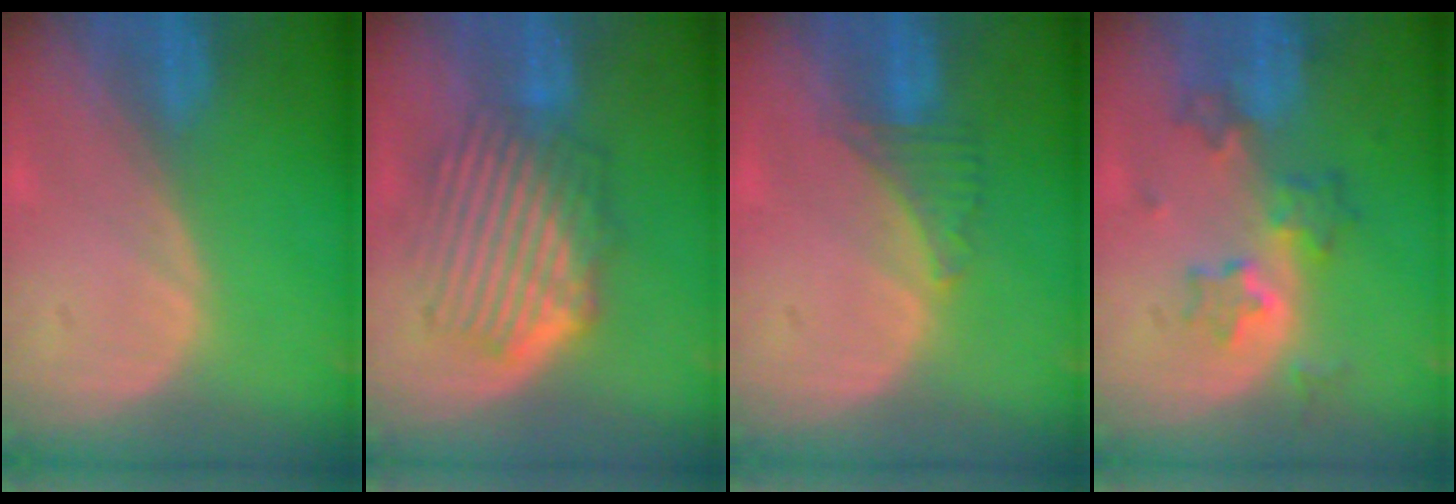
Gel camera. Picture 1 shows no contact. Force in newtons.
{"total": 9.1, "press": 8.2, "slide": 4.0}
{"total": 2.9, "press": 2.9, "slide": 0.6}
{"total": 6.4, "press": 5.9, "slide": 2.7}